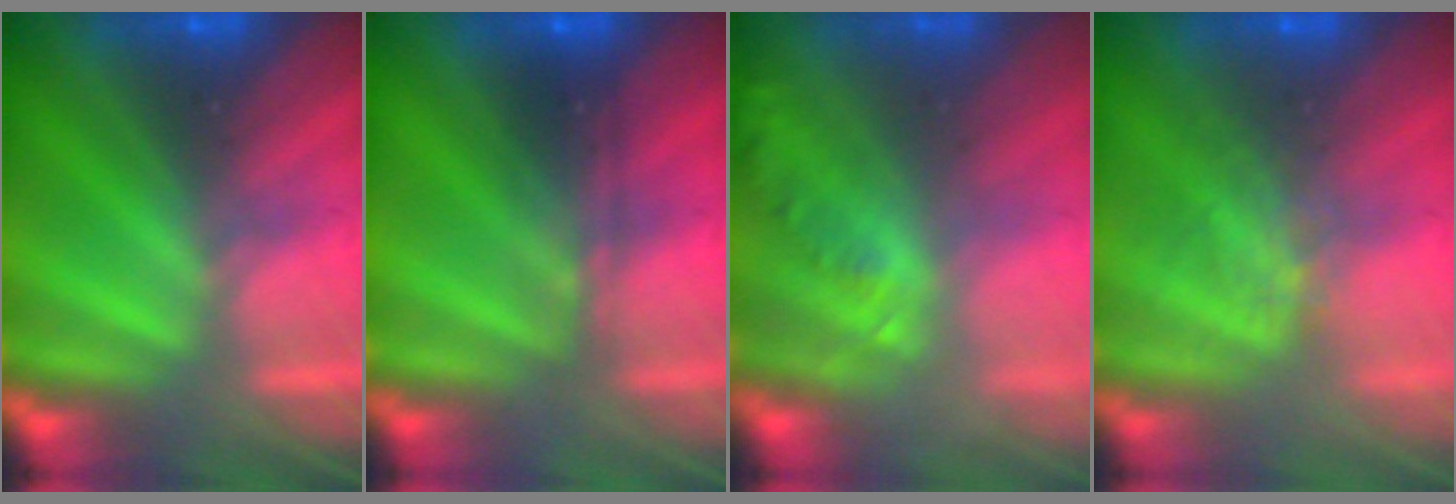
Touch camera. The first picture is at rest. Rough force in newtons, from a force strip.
{"total": 2.4}
{"total": 1.8}
{"total": 1.2}